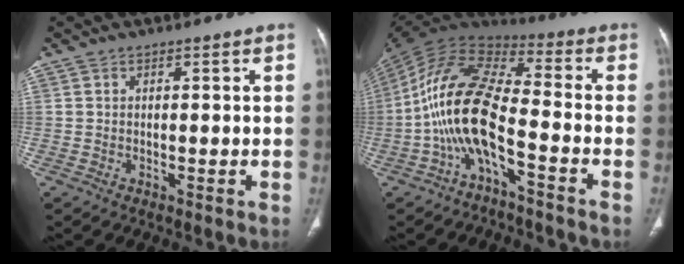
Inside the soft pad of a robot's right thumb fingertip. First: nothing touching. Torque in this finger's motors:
{"motor_torque": [1.65, 3.09, 2.44, -0.32, 0.82]}